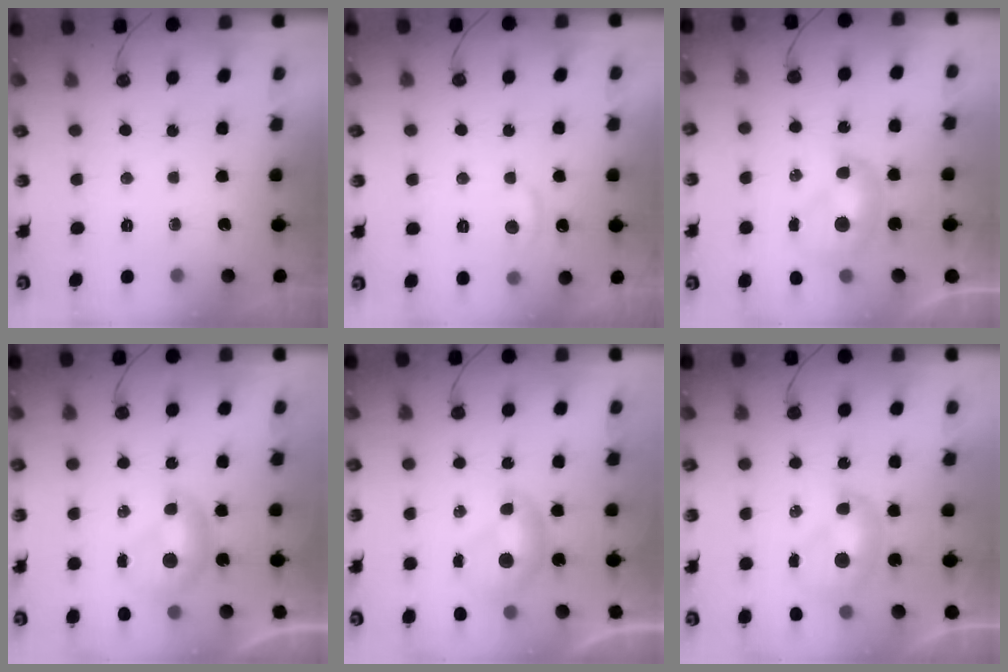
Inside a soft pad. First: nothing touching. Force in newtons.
{"total": 0.9, "press": 0.4, "slide": 0.8}
{"total": 1.8, "press": 1.8, "slide": 0.3}
{"total": 0.0}
{"total": 0.0}
{"total": 1.8, "press": 1.8, "slide": 0.3}